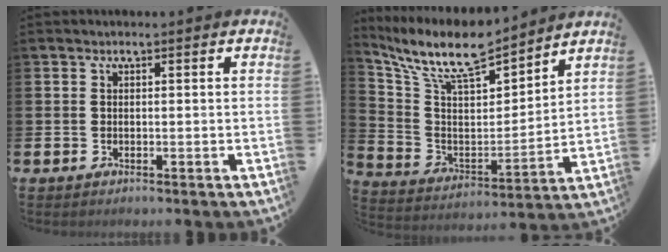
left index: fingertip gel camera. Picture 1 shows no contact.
{"total": 10.6, "force": [9.2, 2.7, 4.5], "torque": [-0.127, -0.062, 0.160]}